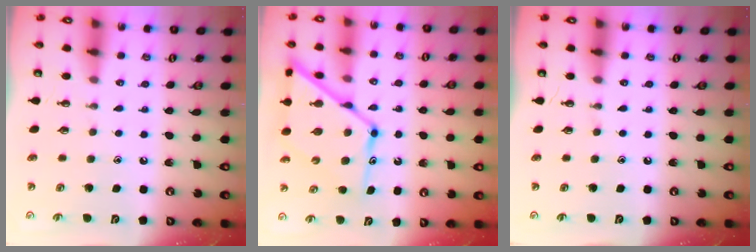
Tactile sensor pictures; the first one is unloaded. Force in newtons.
{"total": 17.3, "press": 17.2, "slide": 1.4}
{"total": 0.0}